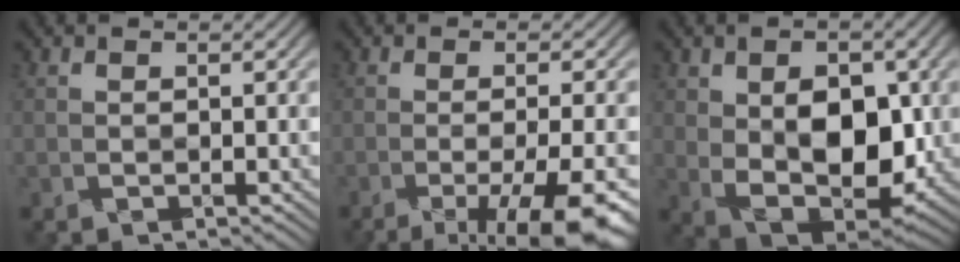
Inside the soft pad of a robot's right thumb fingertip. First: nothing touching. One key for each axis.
{"total": 10.0, "fx": -5.0, "fy": 2.3, "fz": 8.4, "tx": -0.102, "ty": -0.002, "tz": -0.075}
{"total": 11.4, "fx": -0.2, "fy": 7.0, "fz": 9.0, "tx": -0.155, "ty": -0.013, "tz": 0.002}